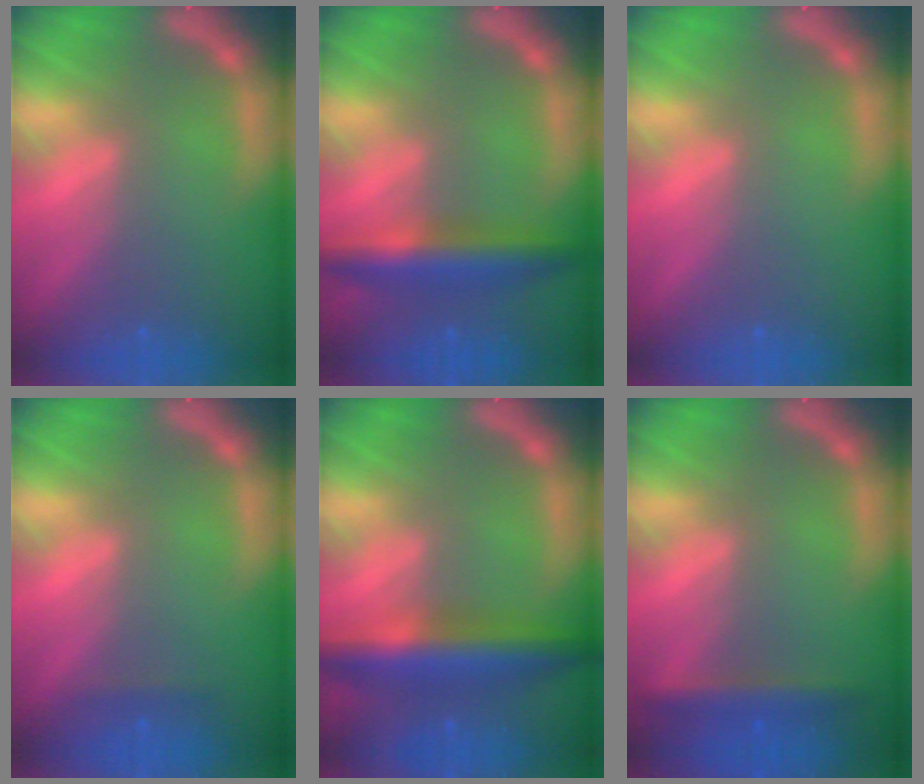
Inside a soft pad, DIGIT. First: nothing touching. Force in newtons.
{"total": 5.5}
{"total": 0.0}
{"total": 0.9}
{"total": 7.0}
{"total": 2.9}